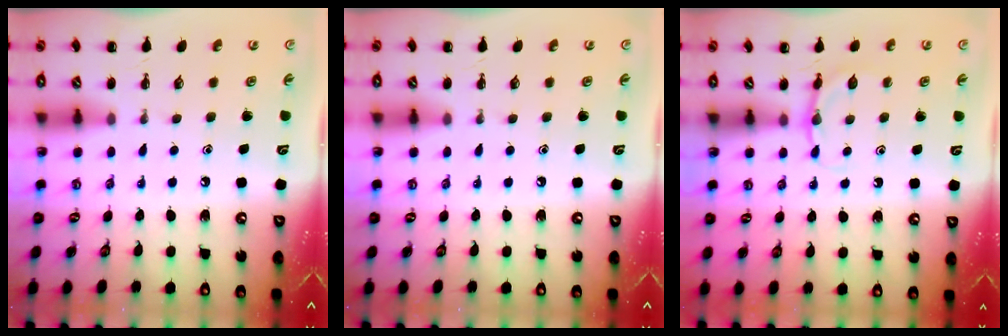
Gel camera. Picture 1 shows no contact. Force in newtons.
{"total": 0.0}
{"total": 4.4, "press": 4.1, "slide": 1.6}